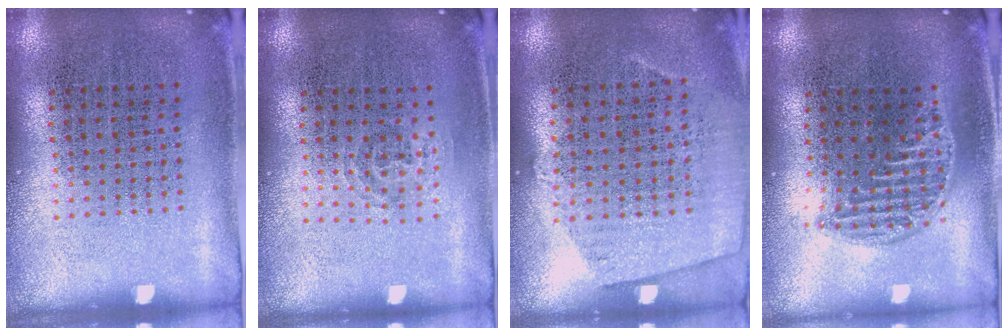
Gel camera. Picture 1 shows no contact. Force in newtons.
{"total": 0.9, "press": 0.6, "slide": 0.7}
{"total": 0.7, "press": 0.4, "slide": 0.5}
{"total": 1.3, "press": 1.1, "slide": 0.6}